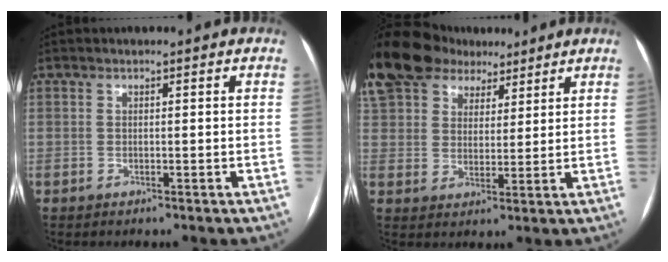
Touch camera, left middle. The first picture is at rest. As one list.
[{"total": 19.0, "force": [13.2, 11.2, 7.7], "torque": [-0.194, 0.065, 0.237]}]